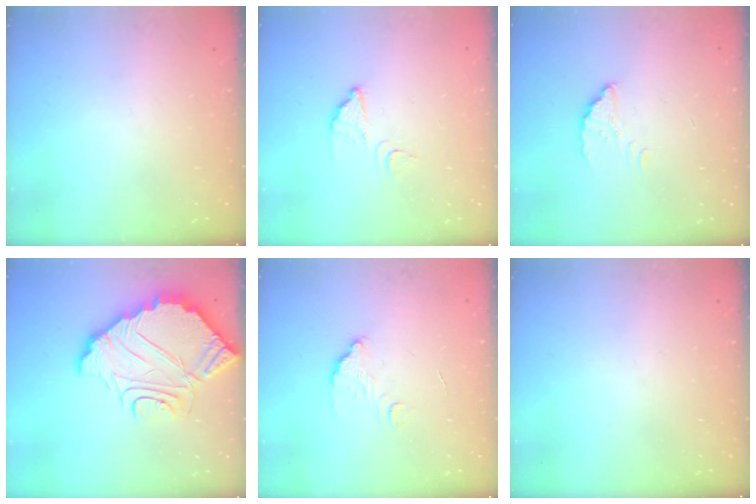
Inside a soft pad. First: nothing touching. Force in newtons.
{"total": 2.5, "press": 2.5, "slide": 0.2}
{"total": 2.2, "press": 2.2, "slide": 0.2}
{"total": 12.5, "press": 12.5, "slide": 1.1}
{"total": 3.6, "press": 3.6, "slide": 0.2}
{"total": 0.0}